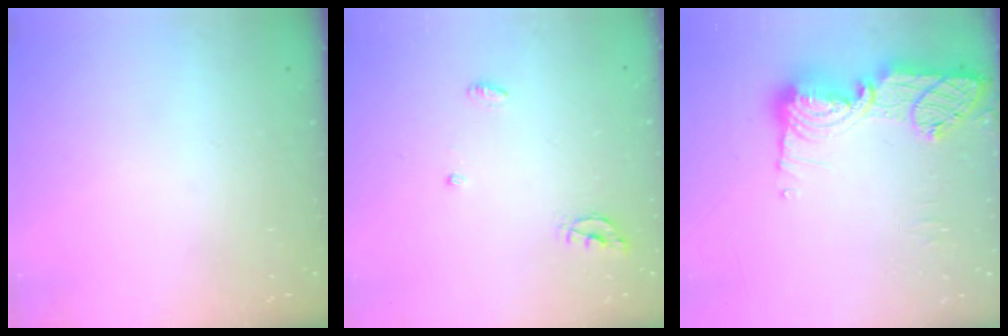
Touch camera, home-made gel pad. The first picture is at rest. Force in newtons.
{"total": 5.0, "press": 5.0, "slide": 0.5}
{"total": 16.5, "press": 16.4, "slide": 1.2}